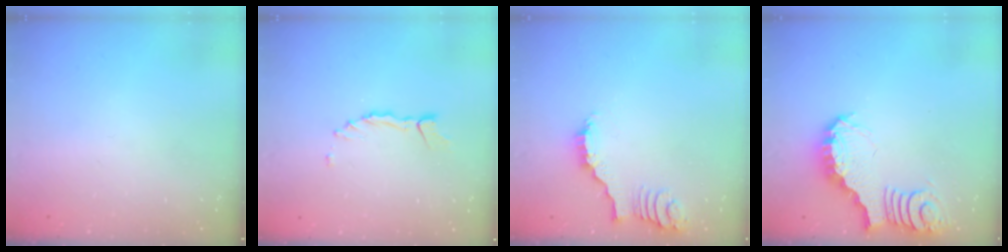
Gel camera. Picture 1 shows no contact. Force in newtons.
{"total": 1.4, "press": 1.4, "slide": 0.2}
{"total": 2.2, "press": 2.1, "slide": 0.4}
{"total": 3.8, "press": 3.7, "slide": 0.6}